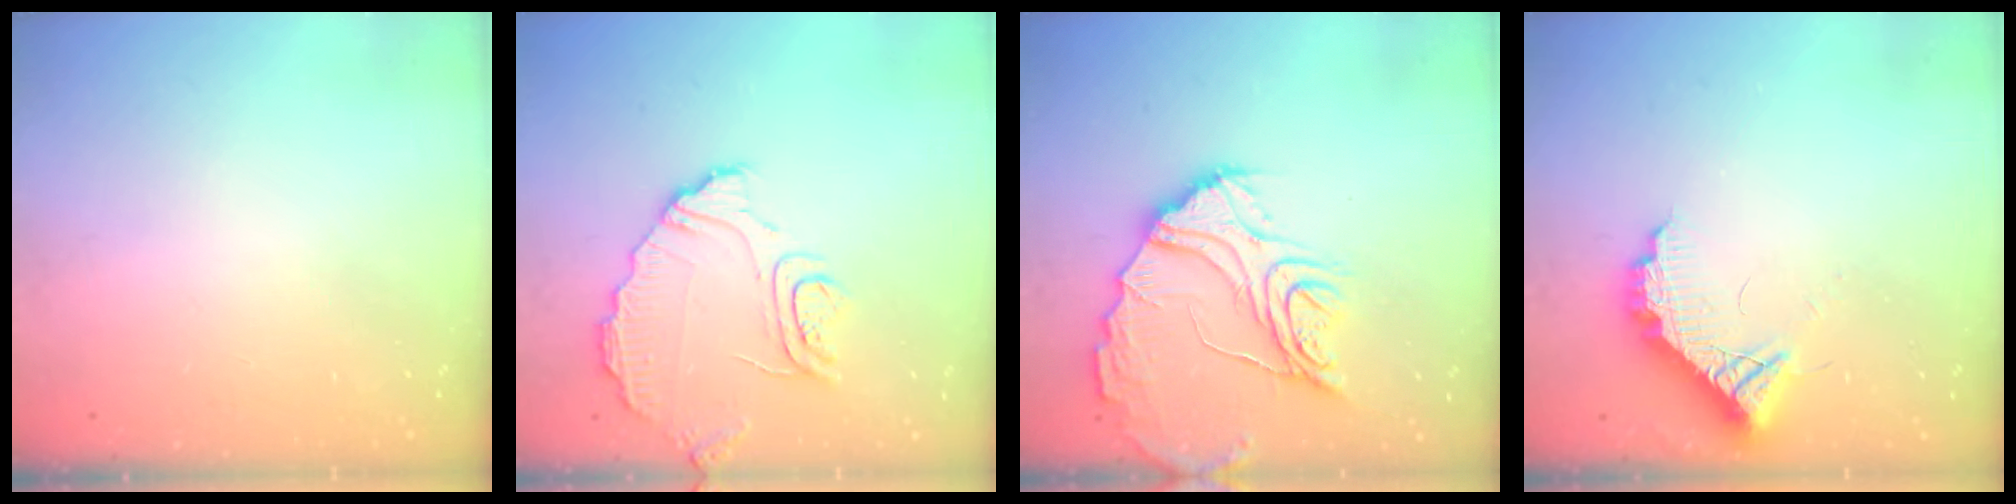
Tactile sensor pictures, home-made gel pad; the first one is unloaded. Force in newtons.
{"total": 10.5, "press": 10.5, "slide": 0.6}
{"total": 19.0, "press": 19.0, "slide": 1.6}
{"total": 10.4, "press": 10.4, "slide": 0.6}